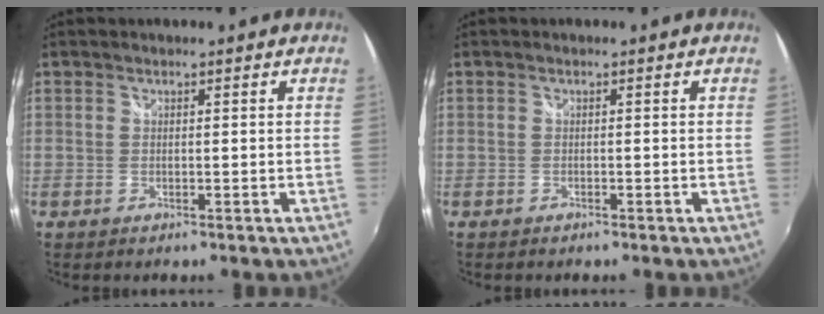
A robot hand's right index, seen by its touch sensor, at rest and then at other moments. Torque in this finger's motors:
{"motor_torque": [0.06, -0.20, 0.06, 0.01]}